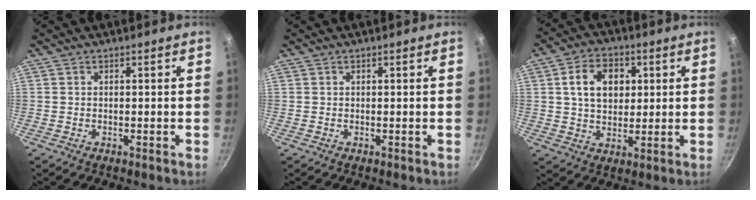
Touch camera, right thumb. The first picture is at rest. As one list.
[{"total": 0.0}, {"total": 10.2, "force": [2.4, 7.3, 6.7], "torque": [-0.092, 0.002, 0.036]}]